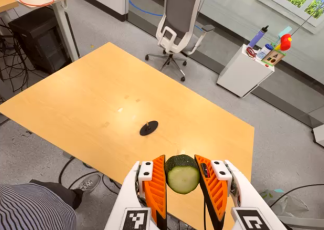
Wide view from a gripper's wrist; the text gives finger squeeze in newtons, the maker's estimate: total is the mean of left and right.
{"total": 10.3, "left": 9.6, "right": 11.0}